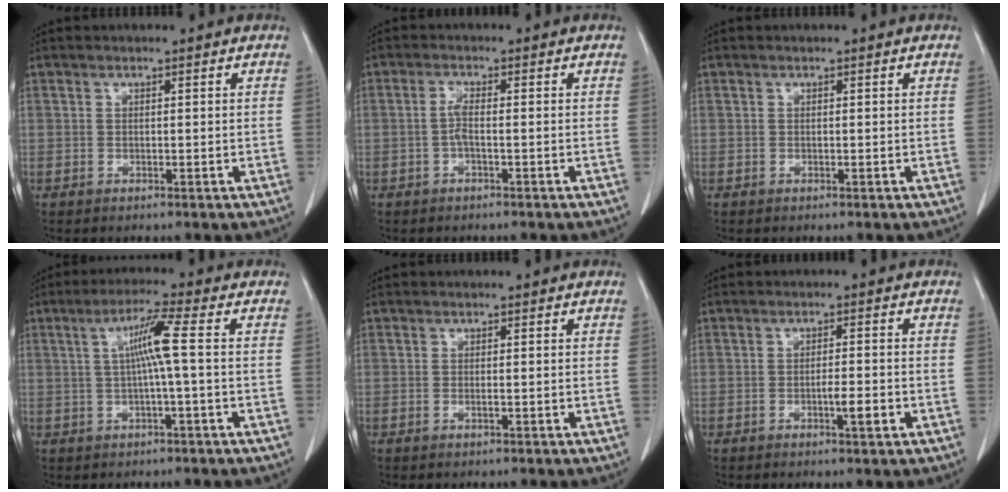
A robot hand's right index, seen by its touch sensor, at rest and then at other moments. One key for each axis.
{"total": 2.1, "fx": -0.6, "fy": 0.2, "fz": 2.0, "tx": -0.041, "ty": 0.003, "tz": -0.015}
{"total": 0.0}
{"total": 5.9, "fx": 0.3, "fy": -0.8, "fz": 5.8, "tx": -0.107, "ty": 0.013, "tz": 0.009}
{"total": 0.7, "fx": -0.3, "fy": 0.0, "fz": 0.6, "tx": -0.015, "ty": 0.000, "tz": -0.005}
{"total": 3.3, "fx": -1.3, "fy": 0.3, "fz": 3.0, "tx": -0.046, "ty": 0.000, "tz": -0.019}